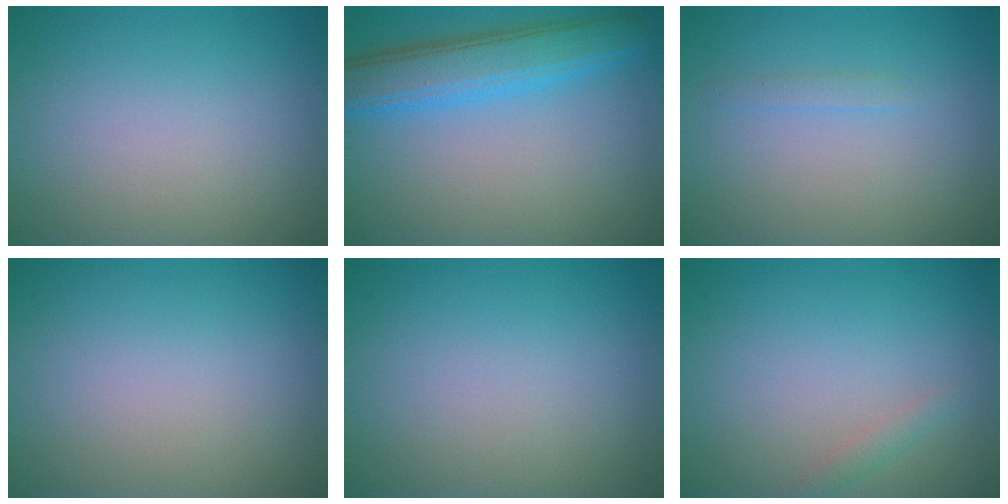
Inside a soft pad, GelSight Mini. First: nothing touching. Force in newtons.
{"total": 5.6, "press": 5.6, "slide": 0.1}
{"total": 0.8, "press": 0.8, "slide": 0.1}
{"total": 0.0}
{"total": 0.0}
{"total": 1.0, "press": 1.0, "slide": 0.0}